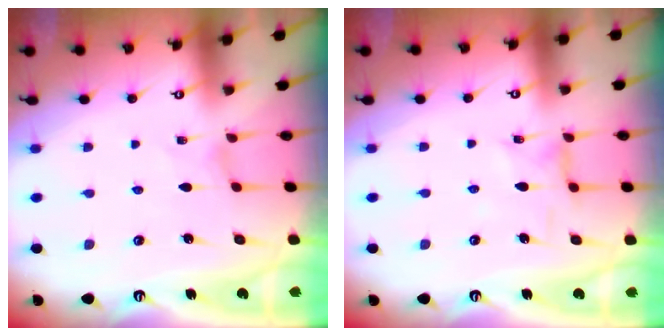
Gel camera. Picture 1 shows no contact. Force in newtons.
{"total": 1.4, "press": 1.4, "slide": 0.3}